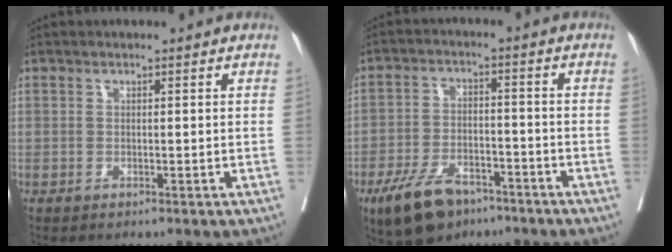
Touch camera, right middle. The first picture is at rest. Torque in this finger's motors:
{"motor_torque": [0.49, -0.46, 0.18, 0.07]}